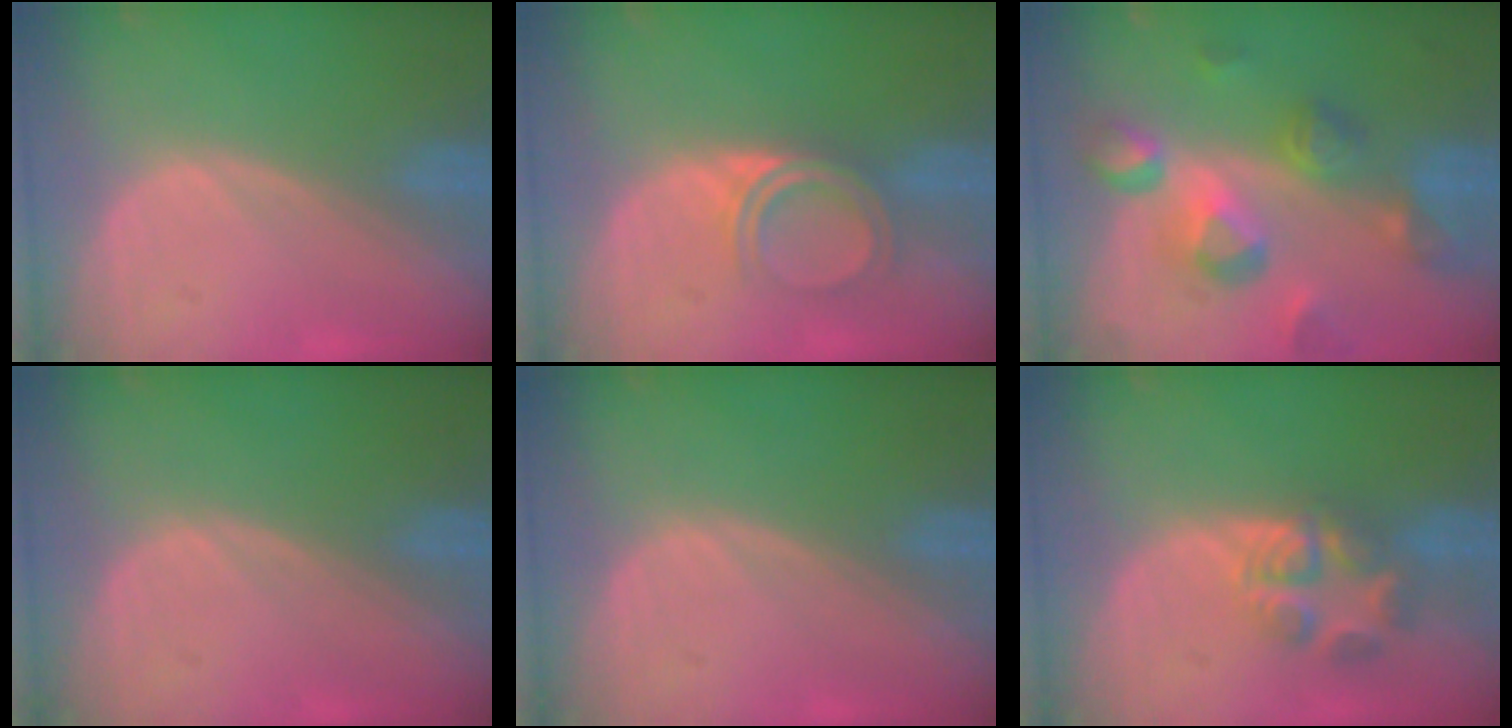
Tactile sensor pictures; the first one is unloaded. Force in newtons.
{"total": 4.7, "press": 4.2, "slide": 2.1}
{"total": 10.3, "press": 9.3, "slide": 4.6}
{"total": 0.0}
{"total": 0.0}
{"total": 5.6, "press": 5.5, "slide": 1.1}